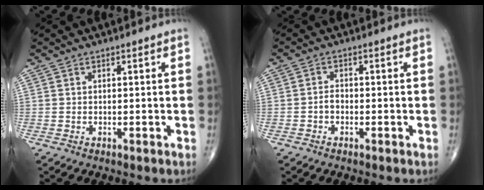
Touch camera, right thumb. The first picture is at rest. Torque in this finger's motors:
{"motor_torque": [0.06, -0.08, 0.38, -0.02, -0.01]}